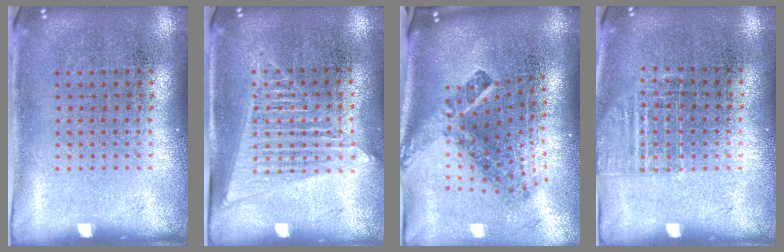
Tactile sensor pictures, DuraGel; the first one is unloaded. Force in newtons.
{"total": 1.6, "press": 1.5, "slide": 0.6}
{"total": 2.9, "press": 1.7, "slide": 2.3}
{"total": 1.1, "press": 1.0, "slide": 0.5}